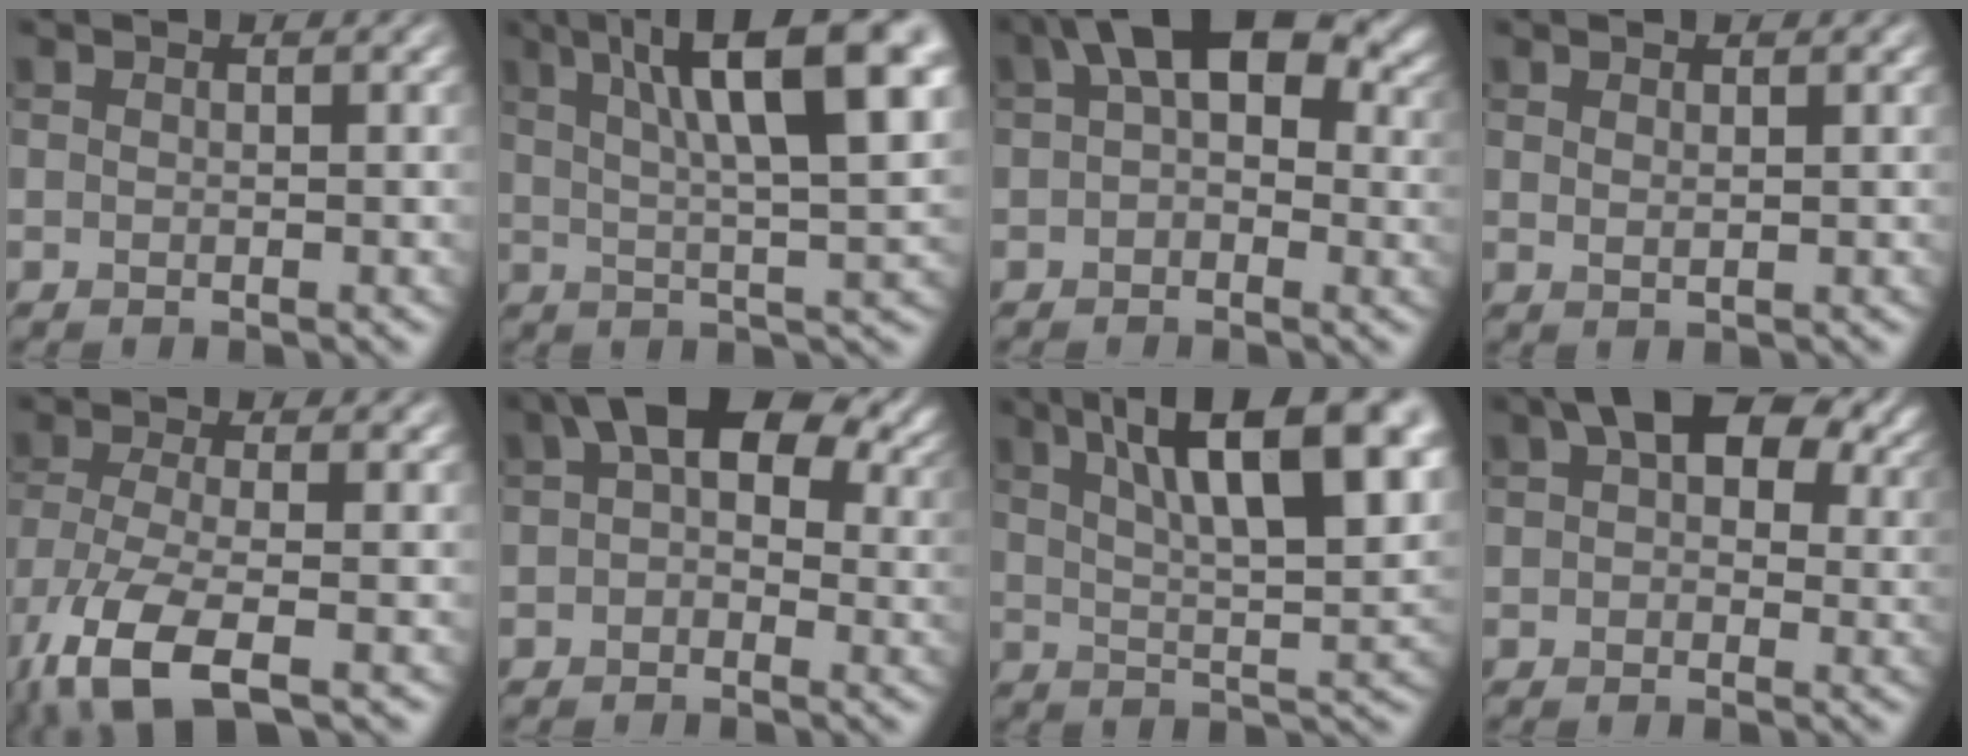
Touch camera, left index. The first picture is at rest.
{"total": 13.1, "force": [5.6, 3.2, 11.4], "torque": [-0.160, 0.017, 0.088]}
{"total": 9.7, "force": [3.1, 5.7, 7.3], "torque": [-0.091, 0.025, 0.031]}
{"total": 0.8, "force": [0.6, 0.2, 0.5], "torque": [-0.009, 0.001, 0.011]}
{"total": 7.5, "force": [-4.4, 2.3, 5.7], "torque": [-0.127, -0.017, -0.088]}
{"total": 10.0, "force": [3.7, 5.8, 7.3], "torque": [-0.099, 0.022, 0.044]}
{"total": 13.3, "force": [6.1, 4.0, 11.1], "torque": [-0.159, 0.019, 0.091]}
{"total": 9.3, "force": [4.5, 5.2, 6.3], "torque": [-0.086, 0.022, 0.055]}